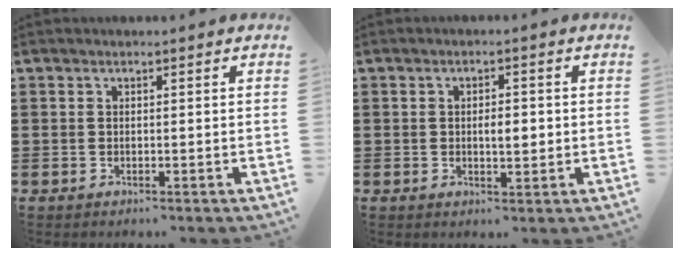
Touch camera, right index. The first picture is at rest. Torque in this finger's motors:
{"motor_torque": [0.78, 0.04, 0.11, 0.07]}